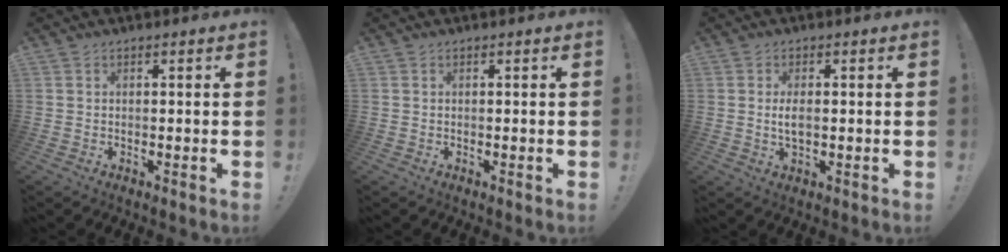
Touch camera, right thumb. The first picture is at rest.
{"total": 0.0}
{"total": 3.3, "force": [0.0, 1.5, 3.0], "torque": [-0.056, -0.001, -0.004]}